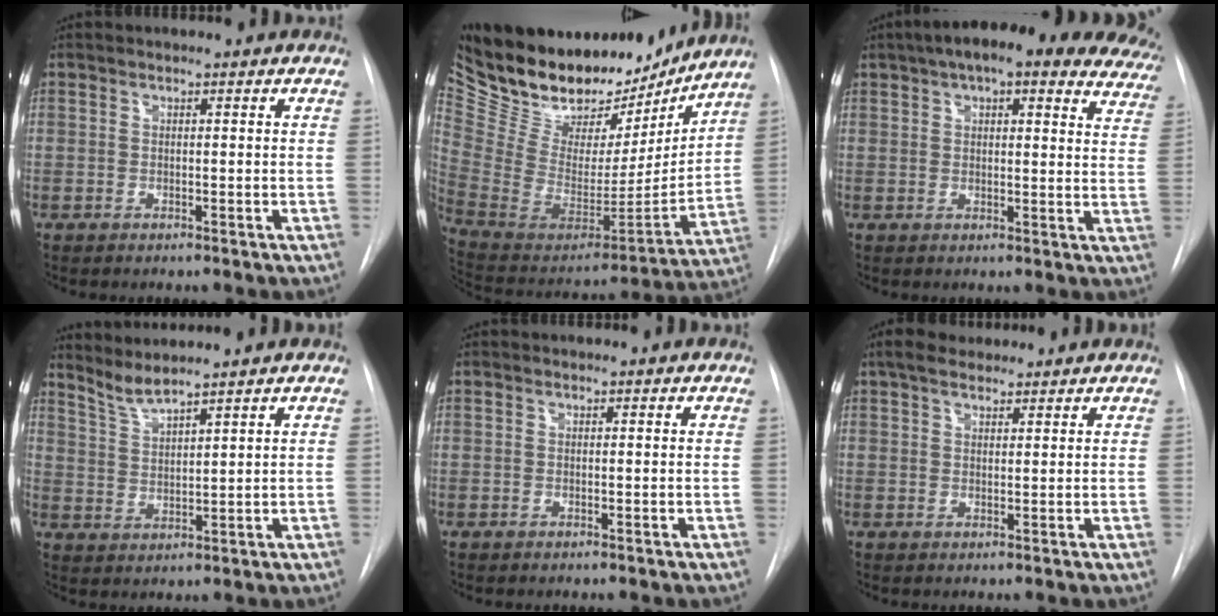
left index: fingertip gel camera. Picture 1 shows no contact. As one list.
[{"total": 24.8, "force": [21.7, 8.6, 8.4], "torque": [-0.159, -0.026, 0.347]}, {"total": 25.9, "force": [20.4, 7.5, 14.1], "torque": [-0.204, 0.023, 0.233]}, {"total": 4.1, "force": [3.8, -1.0, 0.9], "torque": [-0.028, -0.006, 0.085]}, {"total": 0.0}, {"total": 4.0, "force": [3.4, 1.5, 1.6], "torque": [-0.036, 0.026, 0.060]}]